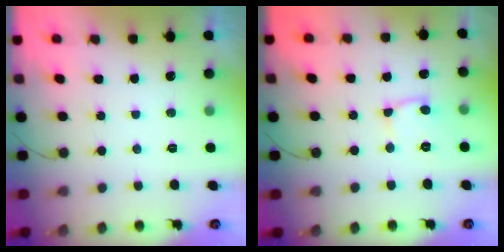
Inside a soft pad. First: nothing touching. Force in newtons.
{"total": 7.4, "press": 7.4, "slide": 0.9}